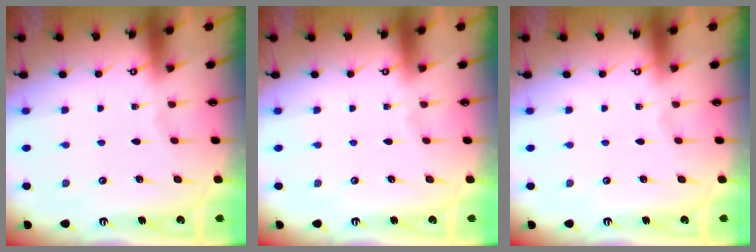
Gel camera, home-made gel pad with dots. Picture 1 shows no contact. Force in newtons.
{"total": 0.0}
{"total": 0.0}